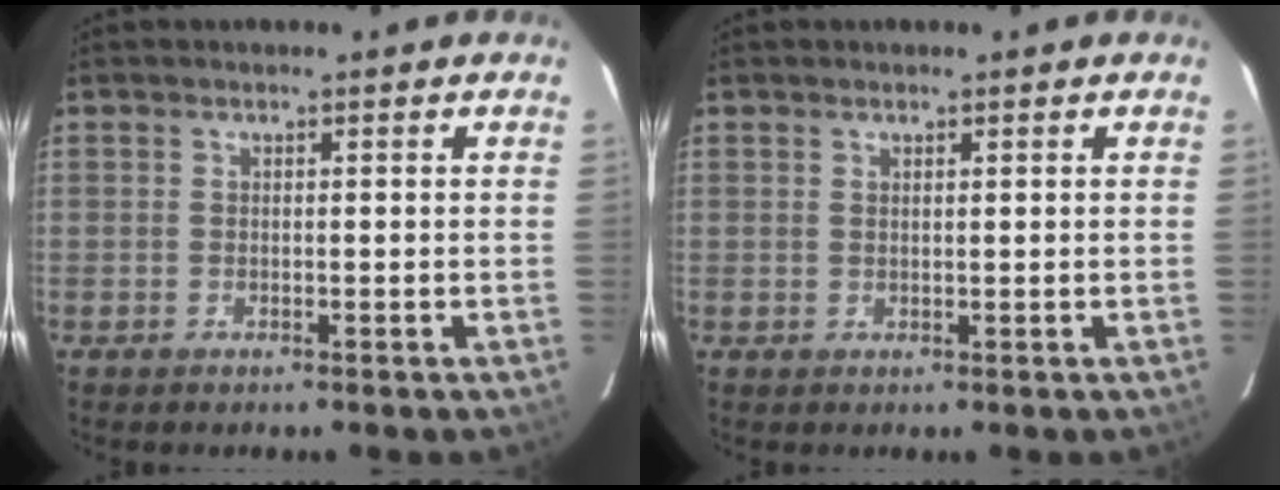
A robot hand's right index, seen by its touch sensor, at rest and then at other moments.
{"total": 0.6, "force": [0.5, 0.1, 0.3], "torque": [-0.005, 0.001, 0.009]}